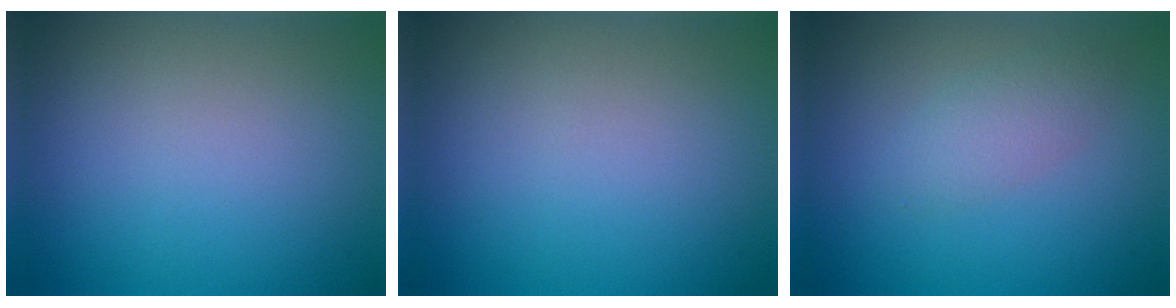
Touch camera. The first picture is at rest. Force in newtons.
{"total": 0.0}
{"total": 2.0, "press": 2.0, "slide": 0.1}